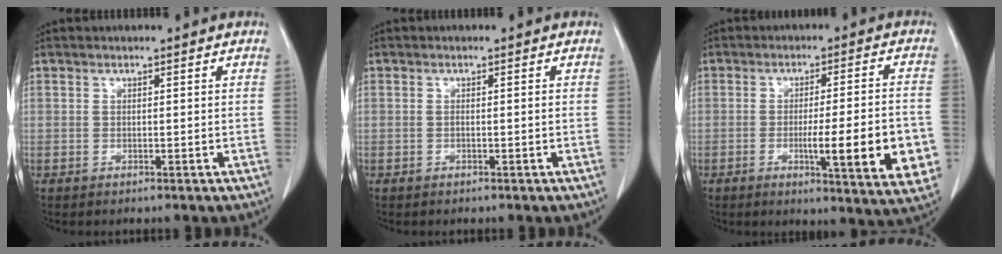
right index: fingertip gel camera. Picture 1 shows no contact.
{"total": 0.6, "force": [-0.1, 0.0, 0.6], "torque": [-0.012, 0.000, 0.000]}
{"total": 14.1, "force": [-3.5, 1.4, 13.6], "torque": [-0.148, -0.009, -0.040]}